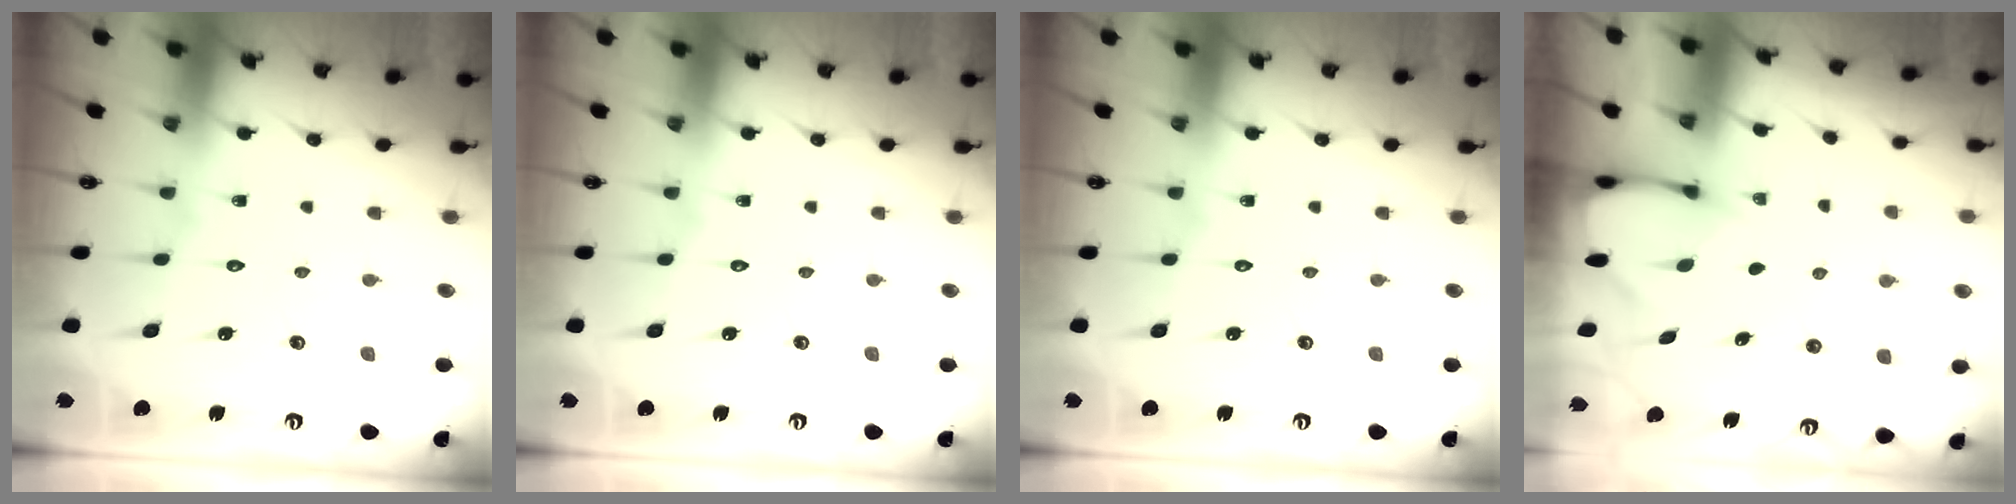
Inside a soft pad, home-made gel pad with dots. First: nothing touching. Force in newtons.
{"total": 0.0}
{"total": 0.0}
{"total": 2.5, "press": 2.5, "slide": 0.3}